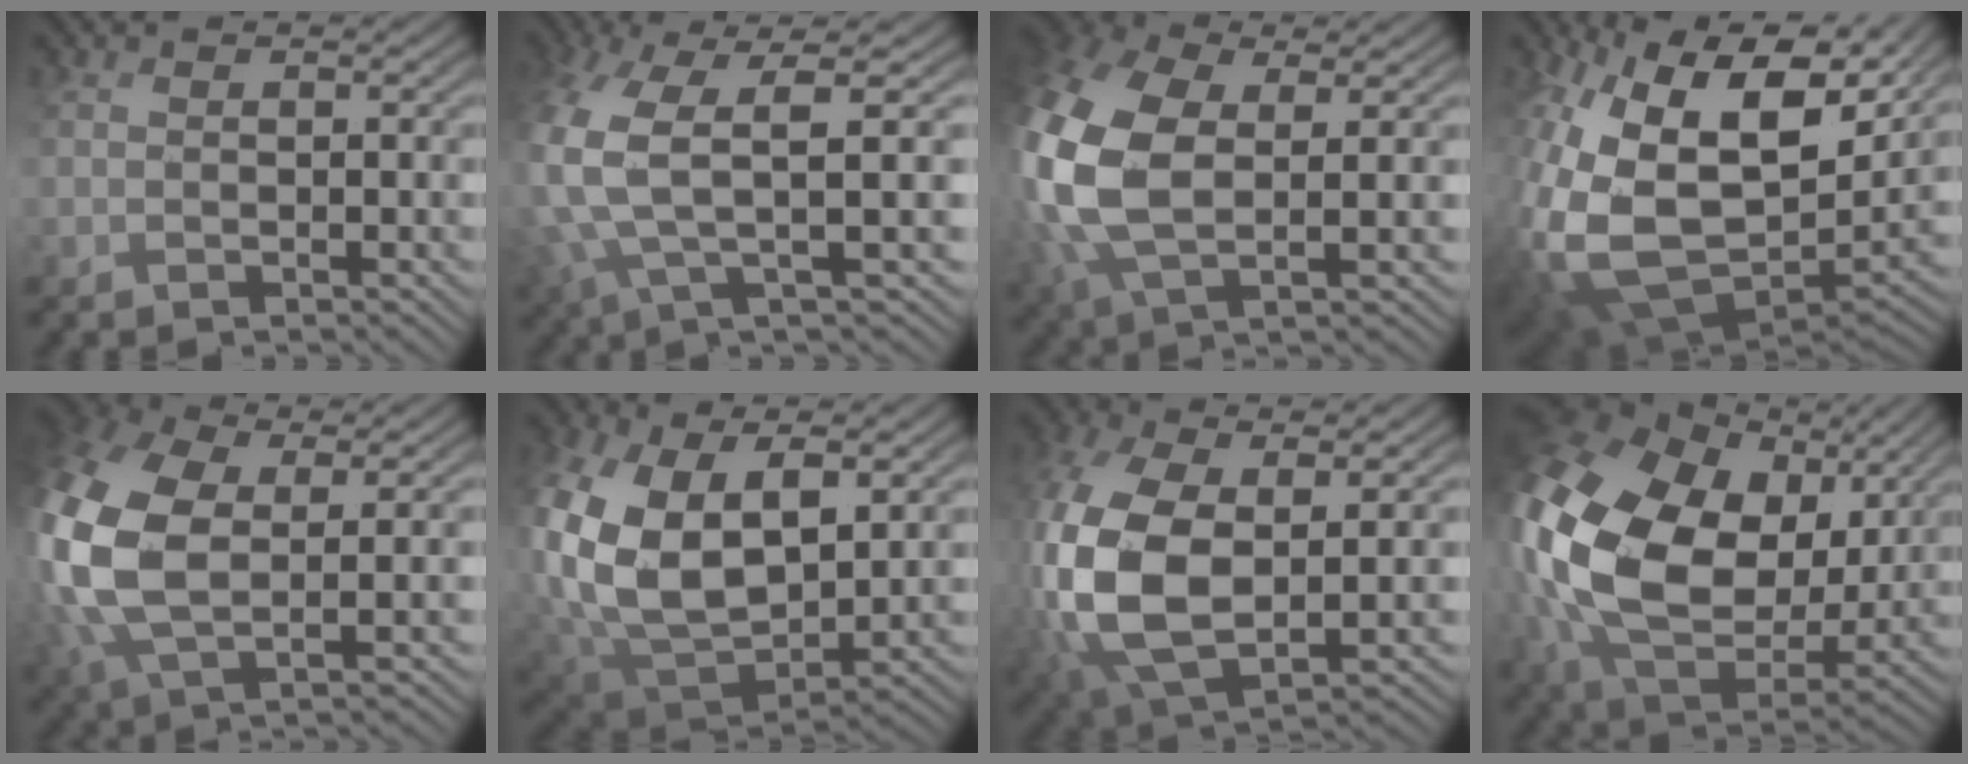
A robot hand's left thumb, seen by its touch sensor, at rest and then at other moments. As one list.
[{"total": 8.4, "force": [0.4, 2.7, 7.9], "torque": [-0.193, -0.010, 0.007]}, {"total": 14.8, "force": [1.0, 9.0, 11.7], "torque": [-0.332, -0.023, 0.029]}, {"total": 19.4, "force": [3.0, 13.6, 13.5], "torque": [-0.320, -0.047, 0.092]}, {"total": 14.8, "force": [1.0, 9.0, 11.6], "torque": [-0.327, -0.021, 0.030]}, {"total": 15.8, "force": [1.8, 10.3, 11.8], "torque": [-0.293, -0.018, 0.046]}, {"total": 15.8, "force": [-0.5, 9.1, 13.0], "torque": [-0.341, -0.022, 0.003]}, {"total": 21.3, "force": [3.7, 15.4, 14.3], "torque": [-0.394, -0.030, 0.100]}]